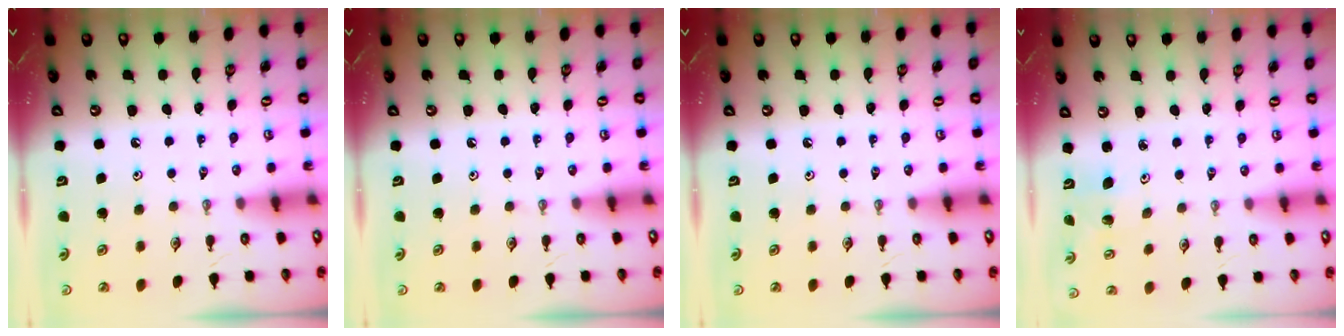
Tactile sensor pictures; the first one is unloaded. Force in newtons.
{"total": 0.0}
{"total": 0.0}
{"total": 2.1, "press": 2.1, "slide": 0.2}